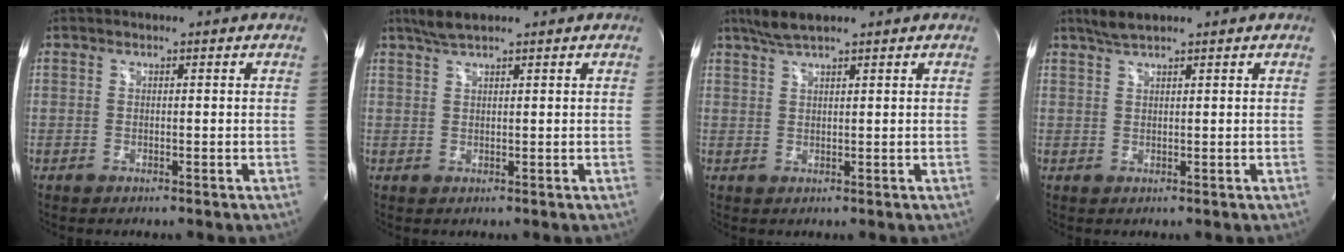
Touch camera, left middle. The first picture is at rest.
{"total": 2.8, "force": [2.3, 0.2, 1.6], "torque": [-0.039, 0.008, 0.048]}
{"total": 3.9, "force": [3.1, 0.4, 2.3], "torque": [-0.055, 0.012, 0.063]}
{"total": 2.4, "force": [2.1, 0.0, 1.2], "torque": [-0.030, 0.008, 0.043]}